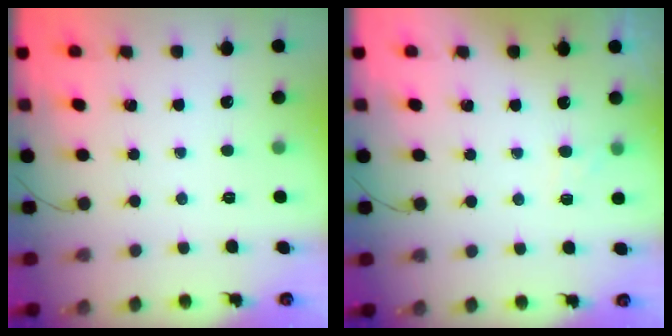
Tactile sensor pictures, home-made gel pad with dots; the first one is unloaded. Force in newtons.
{"total": 4.8, "press": 4.6, "slide": 1.2}